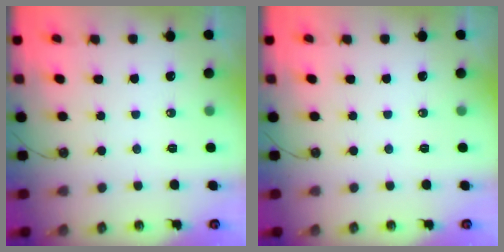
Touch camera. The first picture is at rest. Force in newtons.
{"total": 0.0}